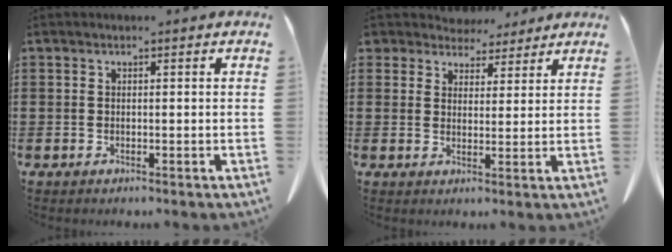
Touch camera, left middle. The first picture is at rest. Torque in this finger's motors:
{"motor_torque": [0.02, -0.05, 0.05, 0.01]}